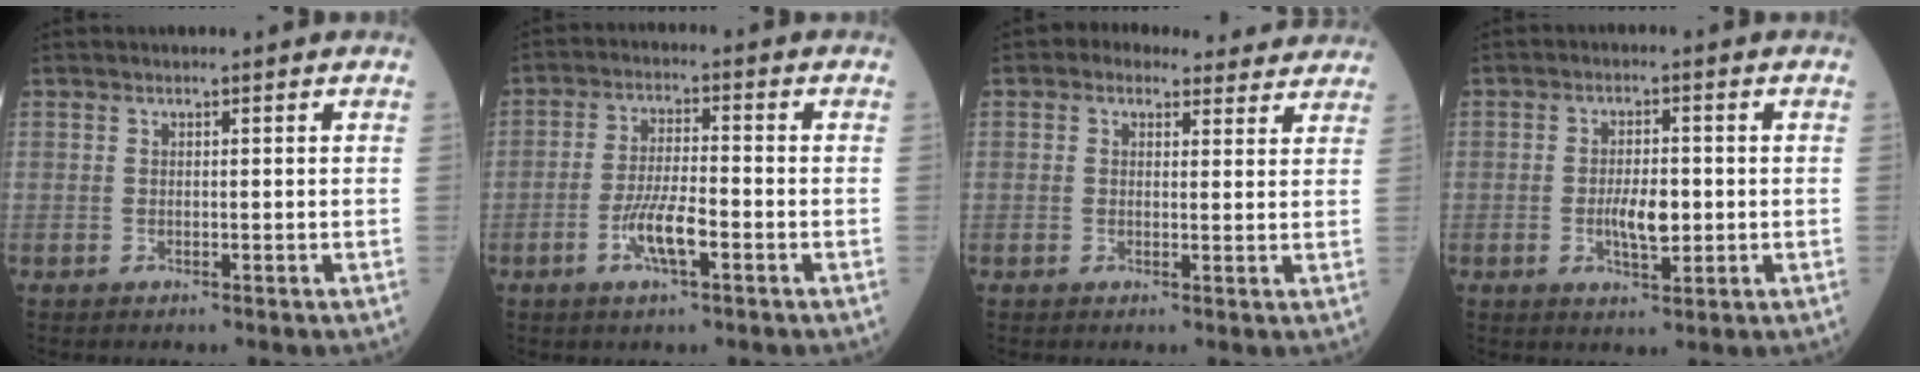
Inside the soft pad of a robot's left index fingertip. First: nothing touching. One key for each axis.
{"total": 6.3, "fx": -2.7, "fy": 1.3, "fz": 5.5, "tx": -0.112, "ty": -0.002, "tz": -0.053}
{"total": 6.9, "fx": 5.8, "fy": 3.3, "fz": 1.5, "tx": -0.010, "ty": 0.026, "tz": 0.065}
{"total": 5.0, "fx": -0.8, "fy": 1.9, "fz": 4.6, "tx": -0.085, "ty": -0.002, "tz": -0.013}